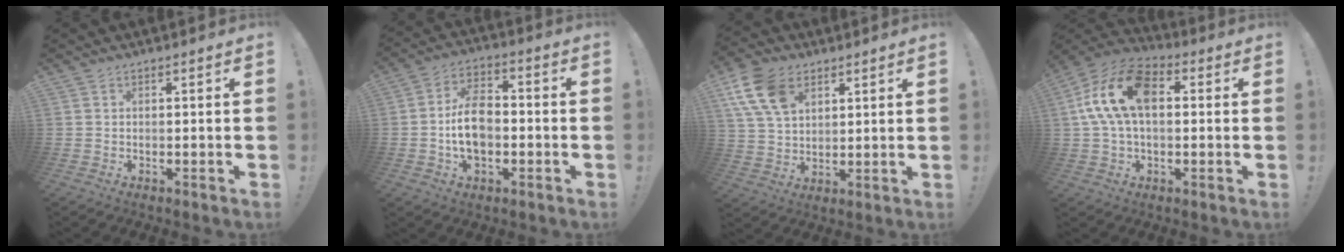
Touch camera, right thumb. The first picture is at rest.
{"total": 12.2, "force": [-2.1, 8.2, 8.8], "torque": [-0.161, 0.015, -0.039]}
{"total": 14.4, "force": [6.7, 9.9, 8.1], "torque": [-0.151, -0.022, 0.132]}
{"total": 16.4, "force": [2.9, 9.8, 12.9], "torque": [-0.252, 0.011, 0.051]}